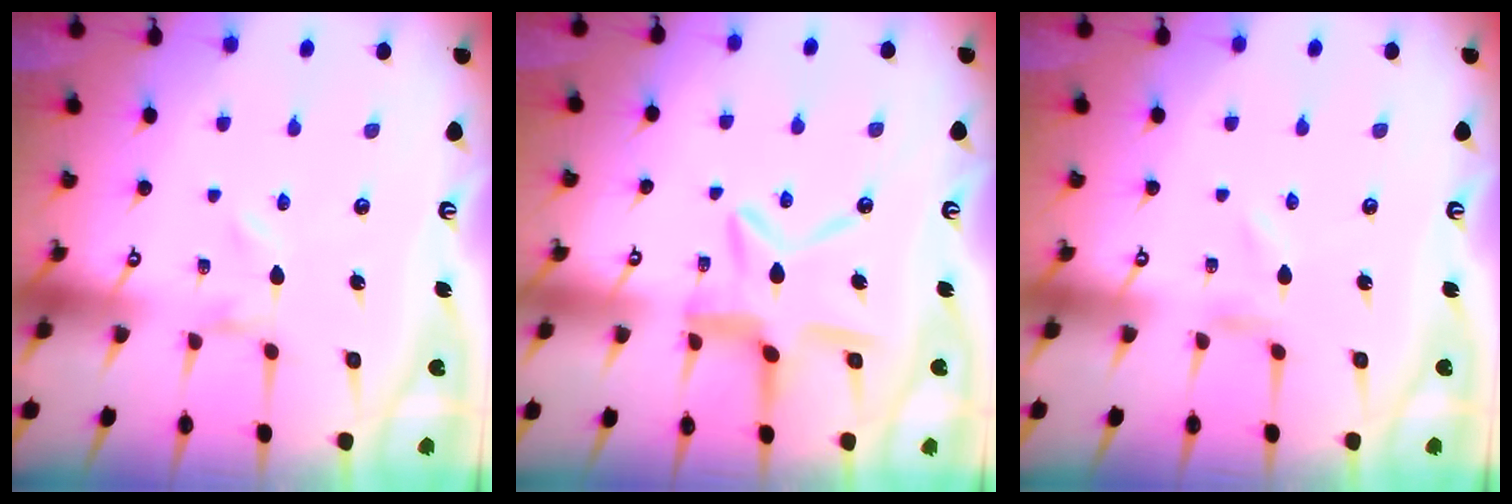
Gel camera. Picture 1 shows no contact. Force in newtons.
{"total": 12.6, "press": 12.5, "slide": 1.1}
{"total": 0.7, "press": 0.7, "slide": 0.1}